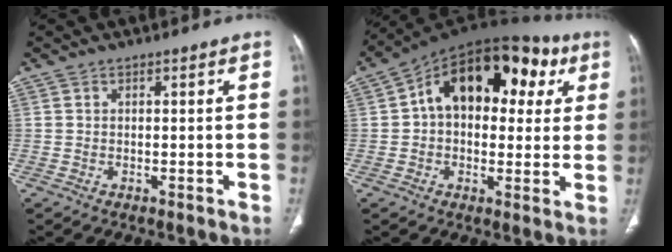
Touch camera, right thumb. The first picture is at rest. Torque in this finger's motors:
{"motor_torque": [1.01, 3.99, 0.90, -0.05, 0.16]}